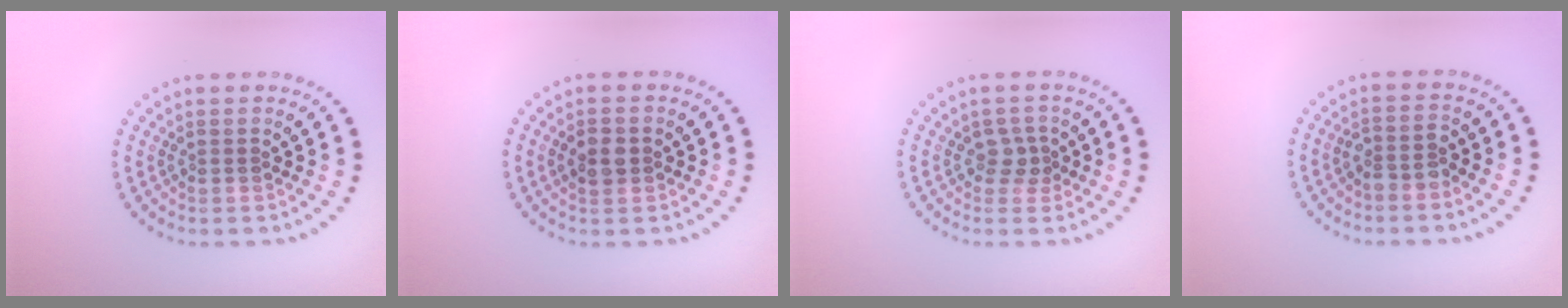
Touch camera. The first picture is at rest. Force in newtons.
{"total": 1.8, "press": 1.7, "slide": 0.2}
{"total": 1.6, "press": 1.3, "slide": 1.0}
{"total": 1.8, "press": 1.5, "slide": 1.0}